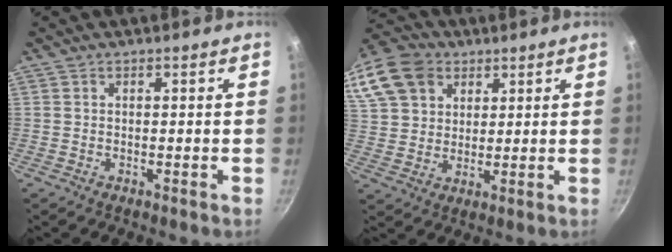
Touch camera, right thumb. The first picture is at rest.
{"total": 22.0, "force": [10.5, 16.3, 10.4], "torque": [-0.253, 0.039, 0.196]}